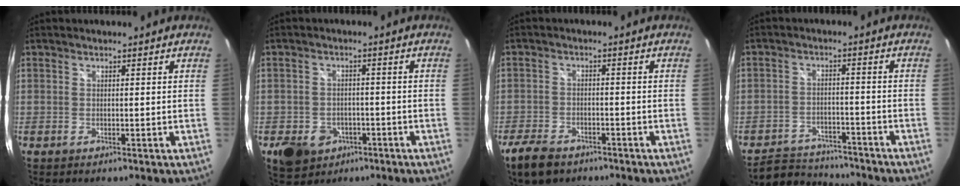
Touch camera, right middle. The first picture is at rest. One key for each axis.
{"total": 8.1, "fx": -3.7, "fy": 6.5, "fz": 3.2, "tx": -0.085, "ty": 0.005, "tz": -0.042}
{"total": 7.8, "fx": -5.6, "fy": 4.2, "fz": 3.5, "tx": -0.104, "ty": -0.009, "tz": -0.102}
{"total": 9.5, "fx": -8.9, "fy": 2.9, "fz": 1.9, "tx": -0.057, "ty": 0.012, "tz": -0.131}